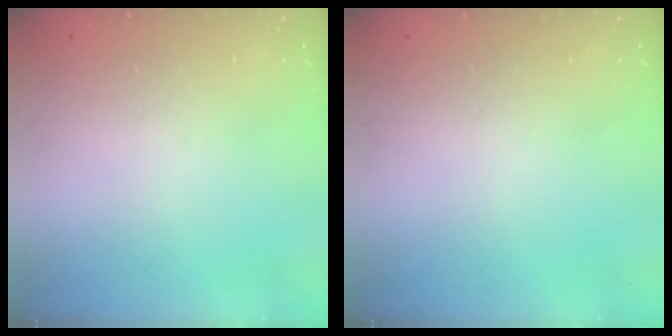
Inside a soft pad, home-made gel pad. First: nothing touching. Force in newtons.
{"total": 0.0}